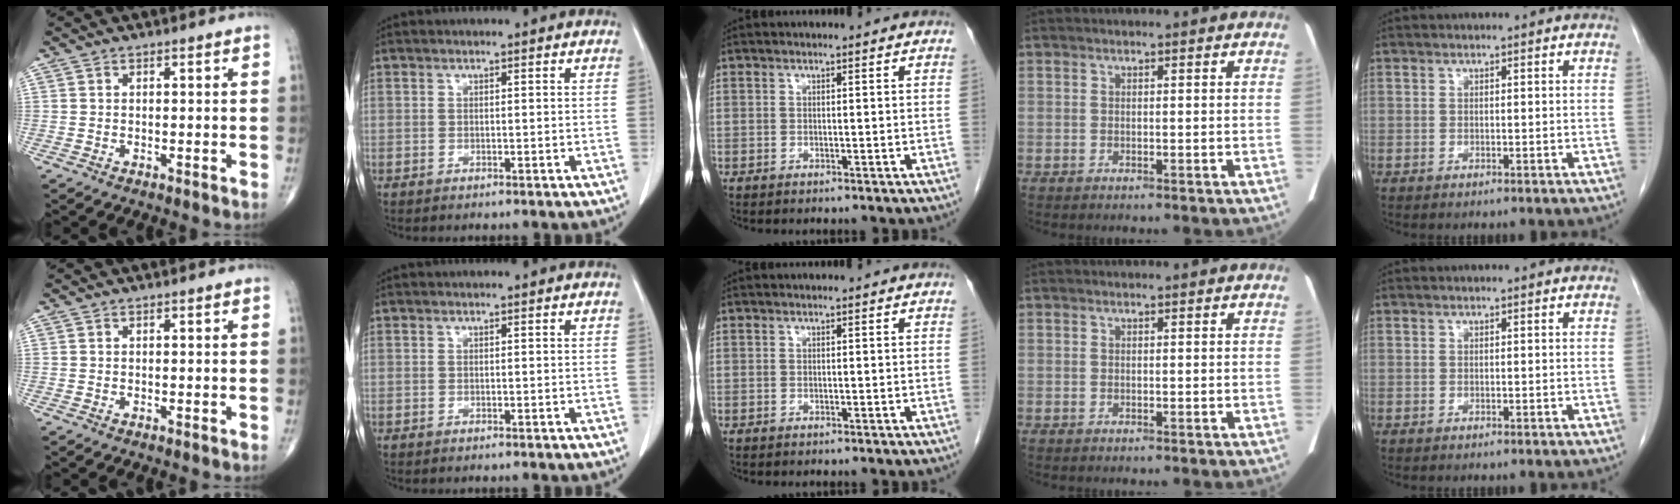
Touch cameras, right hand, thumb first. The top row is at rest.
{}